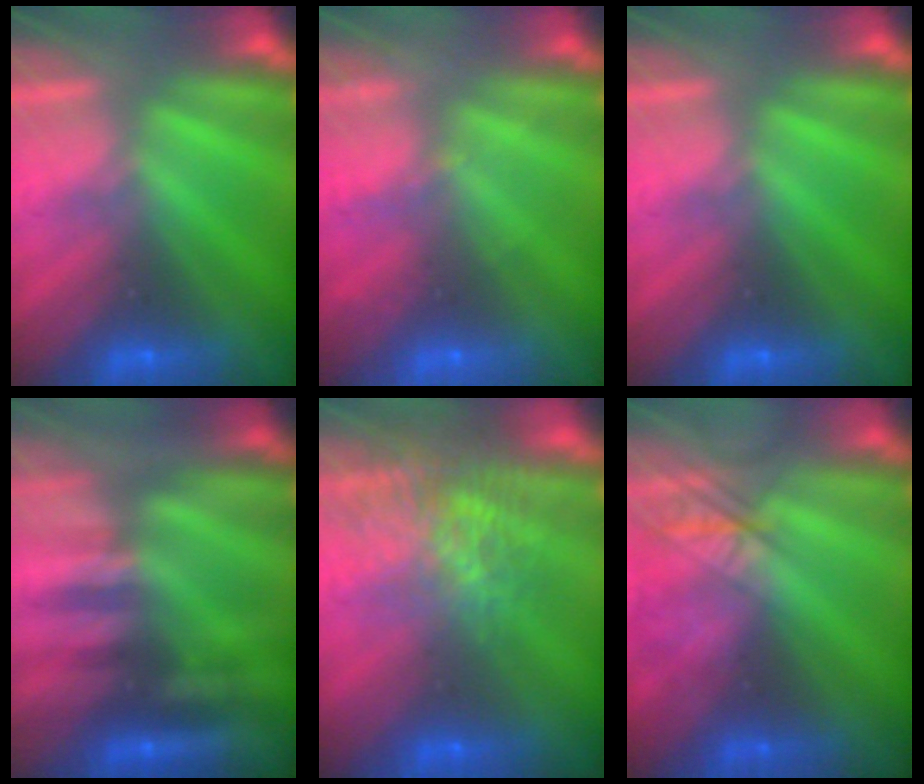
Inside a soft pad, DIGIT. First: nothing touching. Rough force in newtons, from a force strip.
{"total": 2.0}
{"total": 0.0}
{"total": 2.4}
{"total": 5.8}
{"total": 2.5}